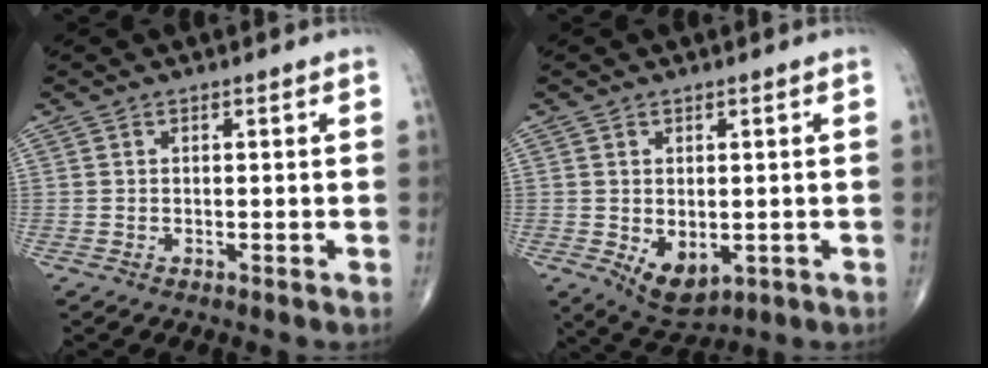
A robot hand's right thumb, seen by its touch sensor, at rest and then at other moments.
{"total": 7.1, "force": [-1.4, 4.3, 5.5], "torque": [-0.074, -0.012, -0.005]}